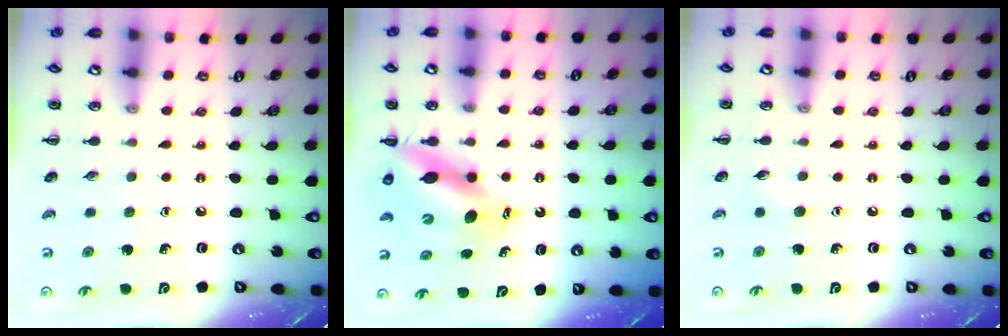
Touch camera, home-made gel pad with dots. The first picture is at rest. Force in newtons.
{"total": 12.0, "press": 11.5, "slide": 3.2}
{"total": 3.8, "press": 3.7, "slide": 1.0}